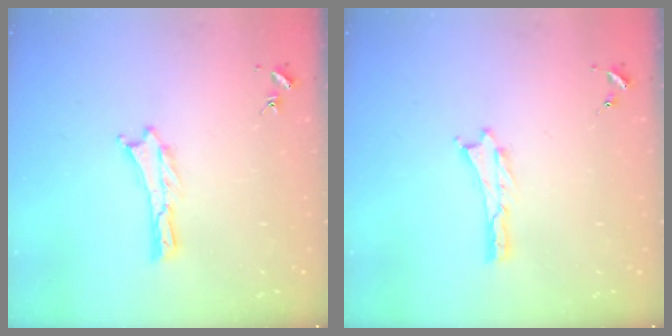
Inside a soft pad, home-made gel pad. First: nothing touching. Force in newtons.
{"total": 0.0}